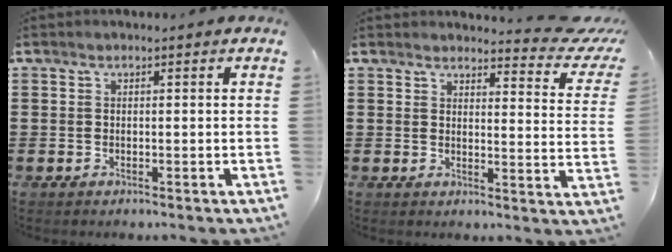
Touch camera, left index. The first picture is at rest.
{"total": 4.1, "force": [3.8, 0.5, 1.6], "torque": [-0.025, -0.028, 0.060]}